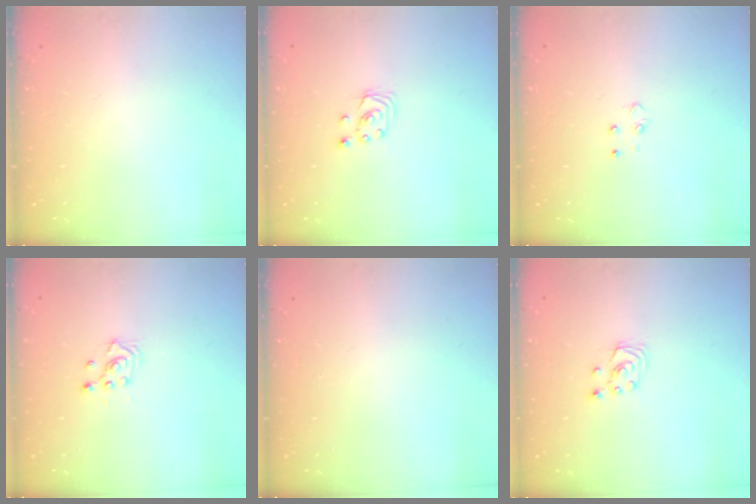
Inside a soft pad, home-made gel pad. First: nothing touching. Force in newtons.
{"total": 2.7, "press": 2.7, "slide": 0.3}
{"total": 3.6, "press": 3.6, "slide": 0.4}
{"total": 2.6, "press": 2.4, "slide": 1.0}
{"total": 0.0}
{"total": 2.7, "press": 2.7, "slide": 0.3}